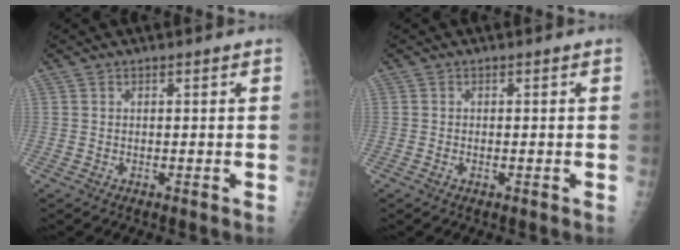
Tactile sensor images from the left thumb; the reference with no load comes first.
{"total": 0.7, "force": [-0.3, 0.4, 0.6], "torque": [-0.017, 0.006, -0.003]}